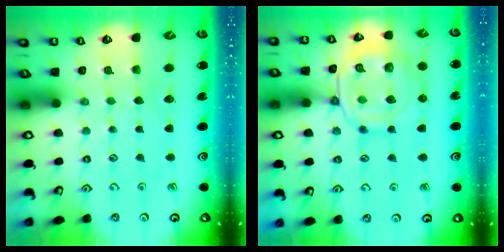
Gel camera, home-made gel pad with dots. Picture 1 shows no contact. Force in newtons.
{"total": 13.5, "press": 13.4, "slide": 1.3}